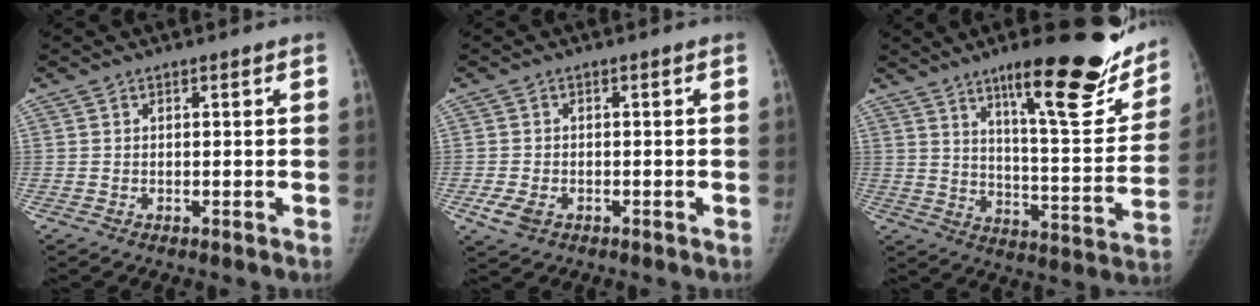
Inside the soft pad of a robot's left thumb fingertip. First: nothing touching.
{"total": 3.6, "force": [-1.6, 2.4, 2.0], "torque": [-0.039, 0.000, -0.024]}
{"total": 23.5, "force": [15.4, 5.6, 16.8], "torque": [-0.190, -0.083, 0.229]}